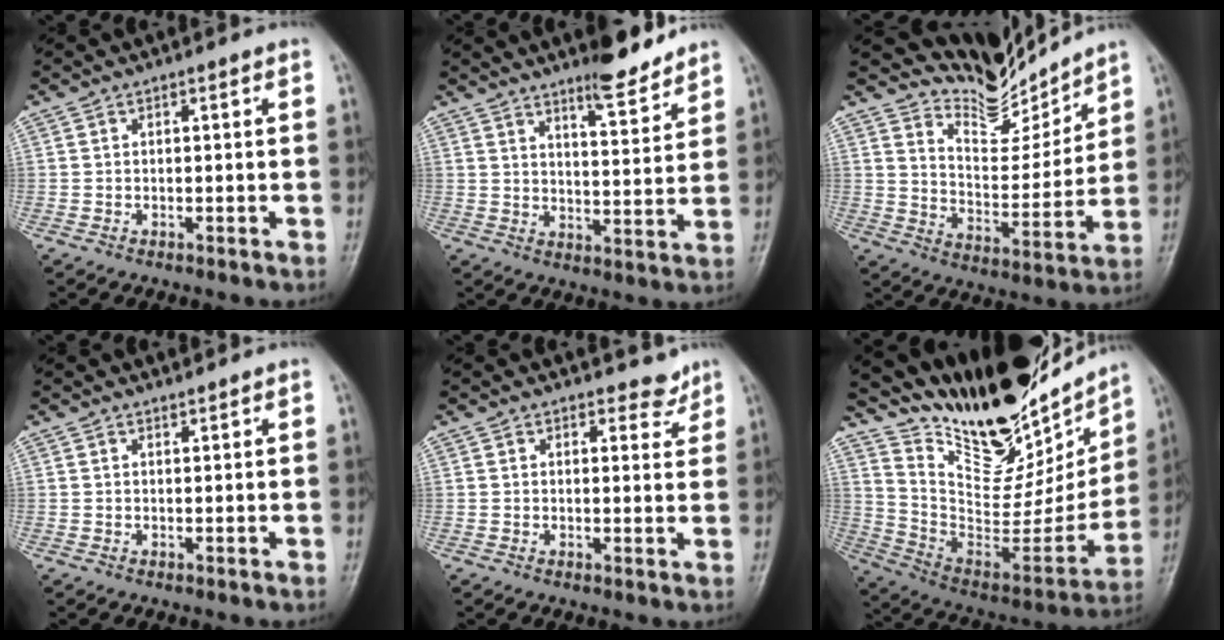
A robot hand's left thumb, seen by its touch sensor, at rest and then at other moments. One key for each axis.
{"total": 8.8, "fx": 7.2, "fy": 1.8, "fz": 4.6, "tx": -0.054, "ty": -0.061, "tz": 0.115}
{"total": 10.6, "fx": 10.4, "fy": 1.8, "fz": 0.2, "tx": 0.024, "ty": -0.094, "tz": 0.195}
{"total": 0.7, "fx": 0.7, "fy": 0.1, "fz": 0.0, "tx": -0.001, "ty": -0.008, "tz": 0.011}
{"total": 3.1, "fx": 2.8, "fy": 1.4, "fz": 0.4, "tx": 0.015, "ty": -0.022, "tz": 0.030}
{"total": 28.9, "fx": 22.9, "fy": 10.1, "fz": 14.4, "tx": -0.197, "ty": -0.109, "tz": 0.366}